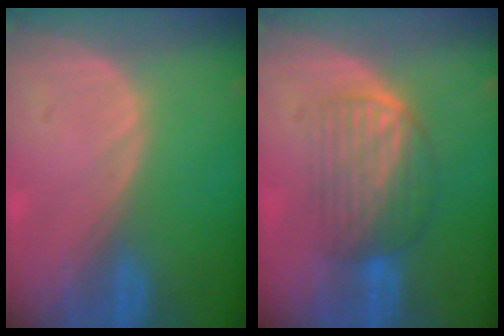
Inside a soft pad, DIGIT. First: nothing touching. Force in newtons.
{"total": 6.2, "press": 6.1, "slide": 1.4}